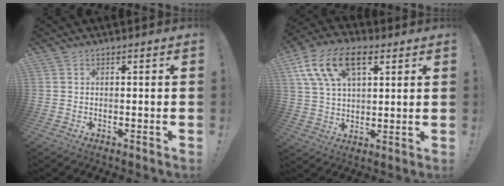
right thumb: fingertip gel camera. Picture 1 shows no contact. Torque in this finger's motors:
{"motor_torque": [0.78, 0.79, 0.24, 0.08, 0.20]}